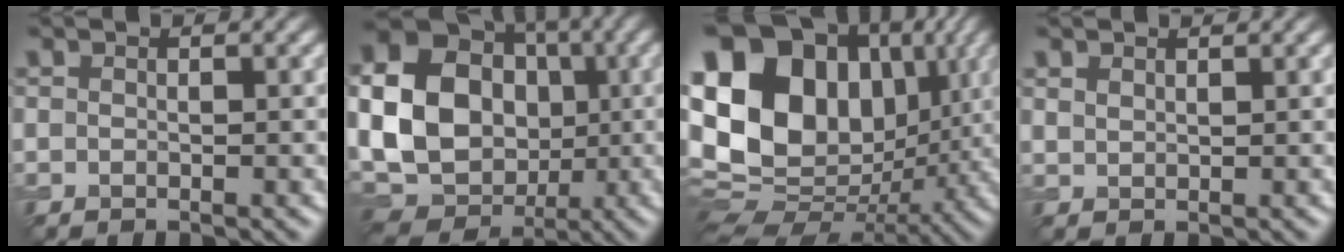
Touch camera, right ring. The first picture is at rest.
{"total": 16.7, "force": [0.3, 14.1, 8.9], "torque": [-0.193, 0.005, -0.011]}
{"total": 18.4, "force": [4.2, 13.6, 11.7], "torque": [-0.243, 0.018, 0.079]}
{"total": 1.3, "force": [1.1, 0.6, 0.4], "torque": [-0.013, 0.001, 0.025]}